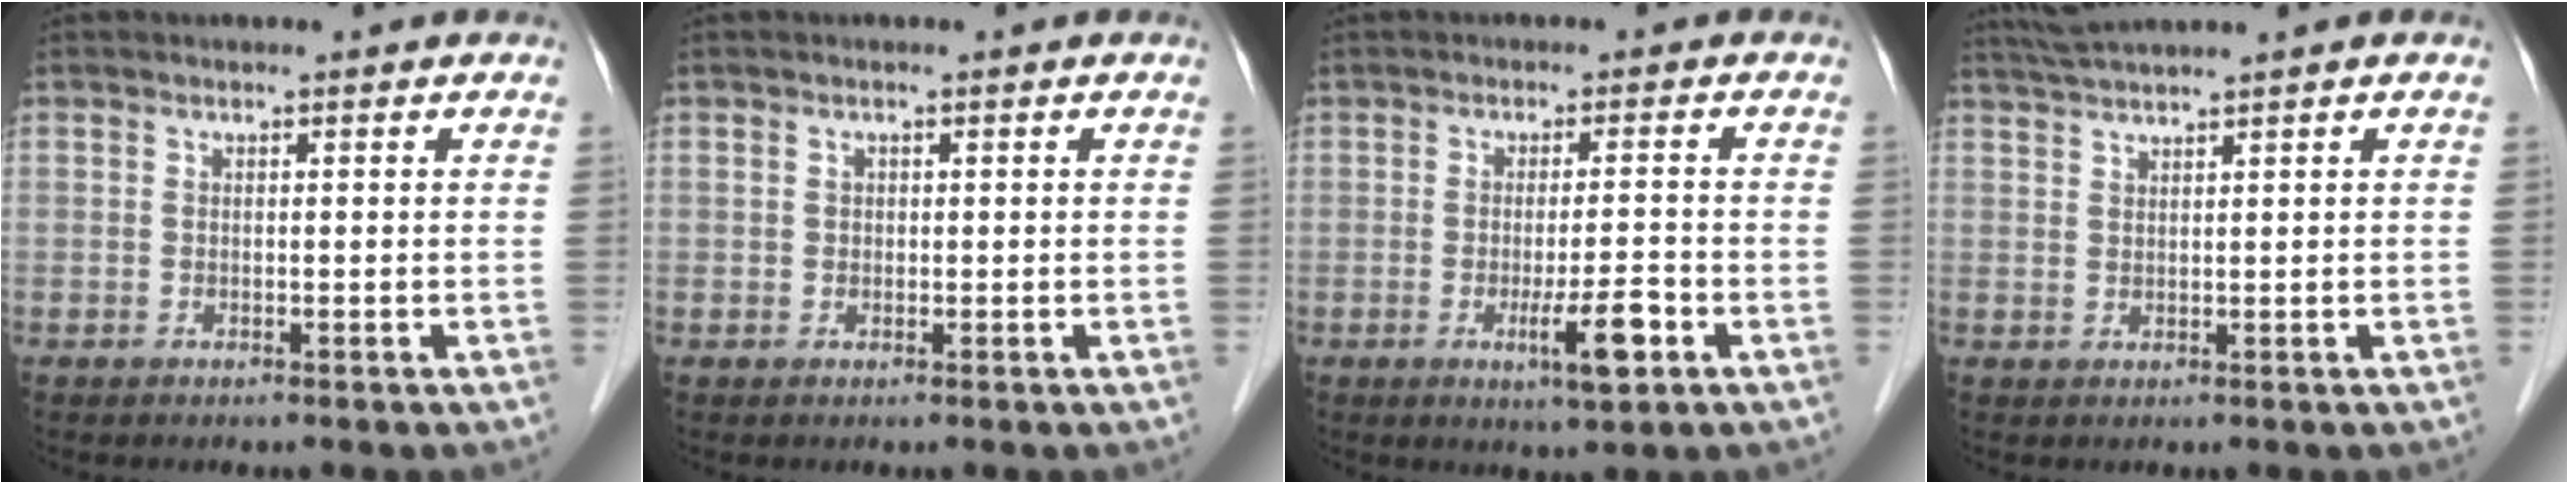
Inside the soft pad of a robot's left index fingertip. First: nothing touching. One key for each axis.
{"total": 0.8, "fx": 0.2, "fy": 0.7, "fz": 0.4, "tx": -0.009, "ty": 0.006, "tz": 0.003}
{"total": 6.0, "fx": -2.3, "fy": 0.3, "fz": 5.5, "tx": -0.091, "ty": -0.011, "tz": -0.035}
{"total": 3.7, "fx": 3.1, "fy": -1.2, "fz": 1.5, "tx": -0.038, "ty": 0.016, "tz": 0.068}